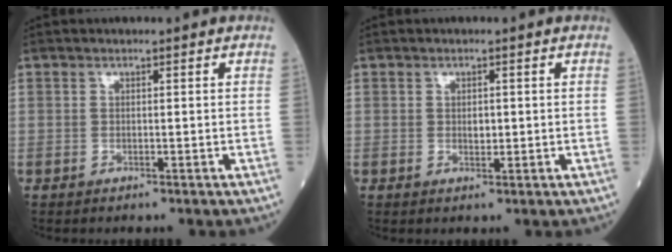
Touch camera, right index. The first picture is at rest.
{"total": 1.3, "force": [0.0, 0.7, 1.0], "torque": [-0.016, -0.001, 0.002]}